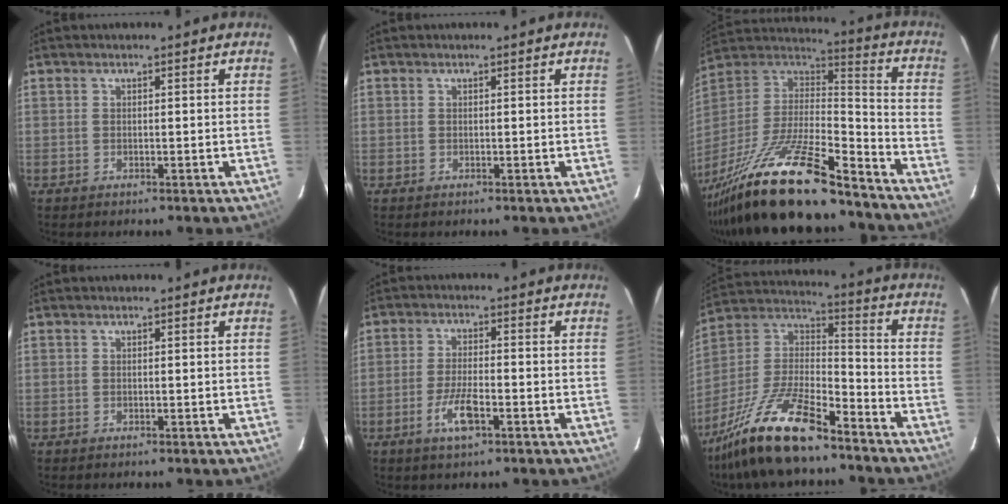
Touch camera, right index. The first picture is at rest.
{"total": 0.0}
{"total": 28.1, "force": [-21.0, 6.6, 17.5], "torque": [-0.338, -0.048, -0.351]}
{"total": 0.0}
{"total": 6.3, "force": [-3.1, 1.6, 5.2], "torque": [-0.113, -0.005, -0.060]}
{"total": 19.8, "force": [-14.1, 5.5, 12.8], "torque": [-0.269, -0.010, -0.258]}